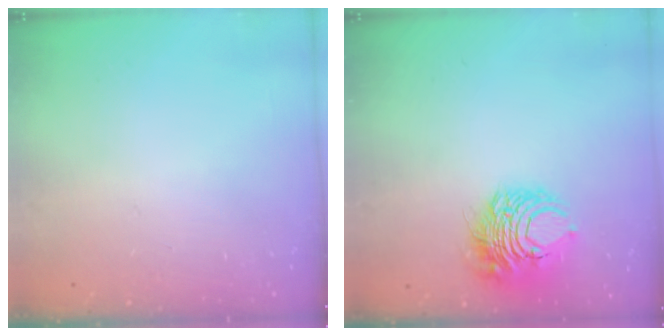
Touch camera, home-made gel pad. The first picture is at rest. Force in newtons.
{"total": 10.7, "press": 10.6, "slide": 1.6}